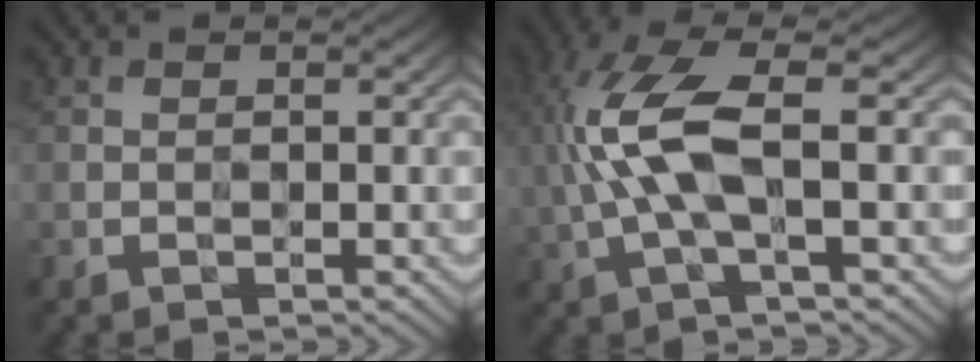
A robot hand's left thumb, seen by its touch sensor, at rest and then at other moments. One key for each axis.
{"total": 8.9, "fx": 0.5, "fy": 3.0, "fz": 8.3, "tx": -0.196, "ty": 0.011, "tz": 0.006}